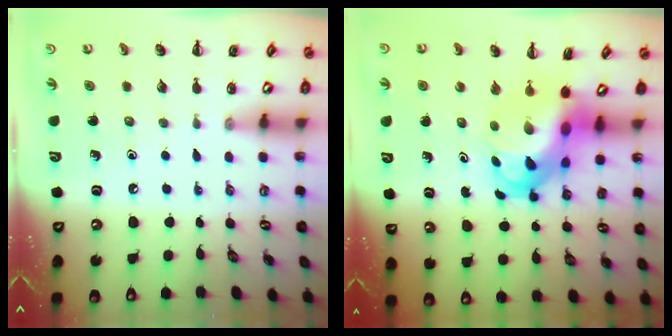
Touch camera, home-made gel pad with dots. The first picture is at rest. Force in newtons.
{"total": 7.8, "press": 7.5, "slide": 2.1}